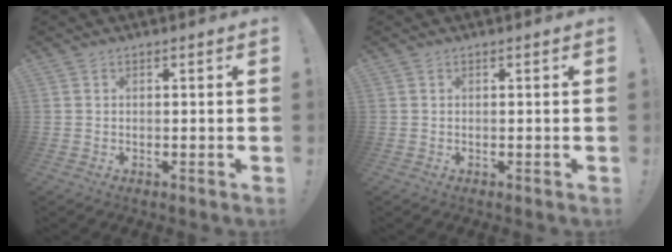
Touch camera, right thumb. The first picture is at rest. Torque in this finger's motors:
{"motor_torque": [0.00, 0.00, -0.01, 0.01, 0.01]}